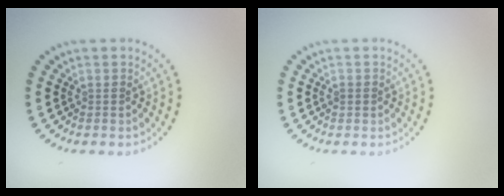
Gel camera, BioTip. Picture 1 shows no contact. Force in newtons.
{"total": 0.7, "press": 0.7, "slide": 0.1}